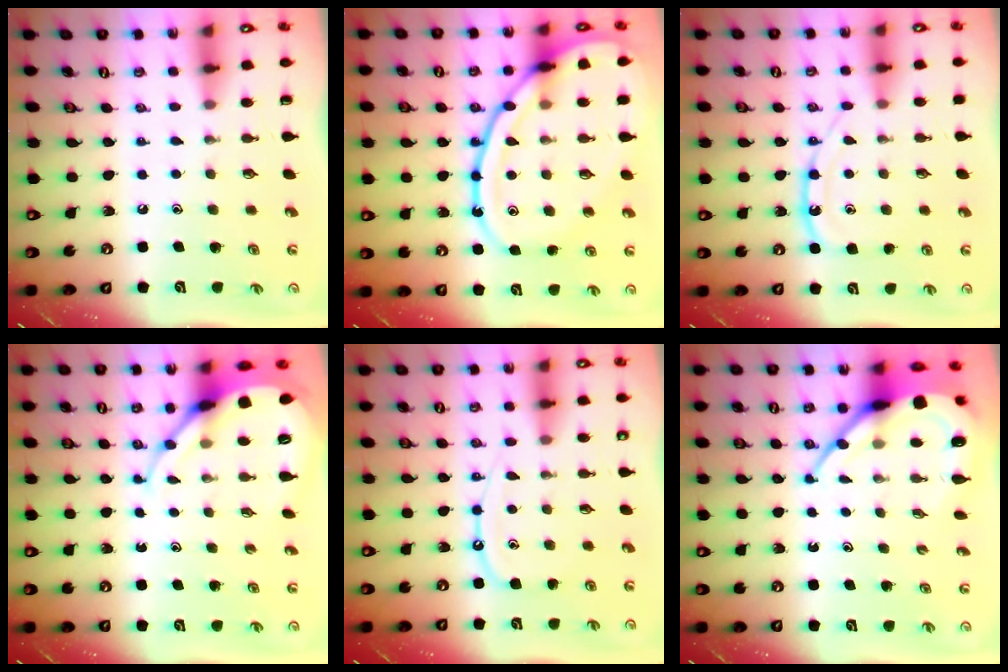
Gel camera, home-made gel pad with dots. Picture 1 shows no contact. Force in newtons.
{"total": 20.7, "press": 20.6, "slide": 2.0}
{"total": 12.5, "press": 12.5, "slide": 1.0}
{"total": 9.9, "press": 9.8, "slide": 1.2}
{"total": 9.3, "press": 9.2, "slide": 1.0}
{"total": 11.4, "press": 11.4, "slide": 1.1}